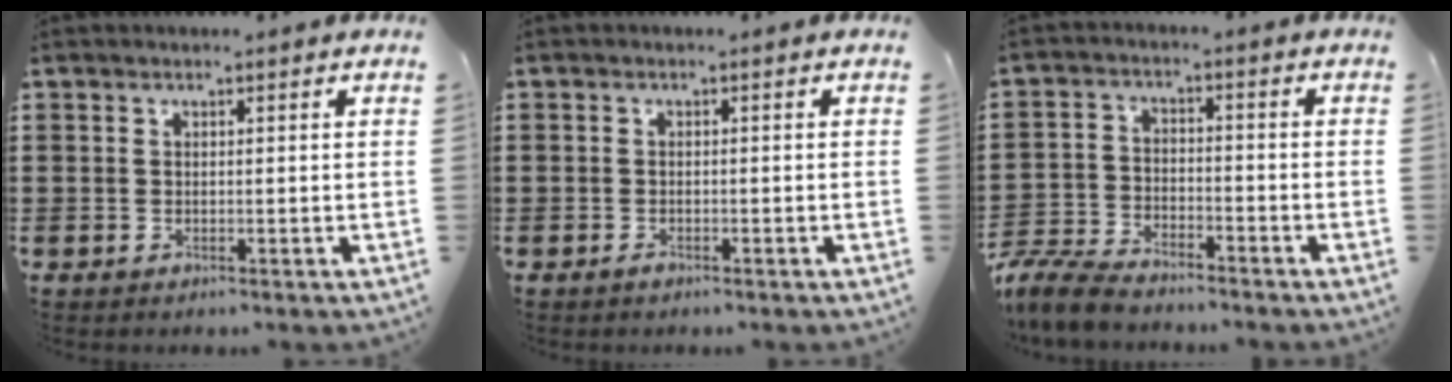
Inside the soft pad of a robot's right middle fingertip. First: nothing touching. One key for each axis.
{"total": 0.8, "fx": -0.7, "fy": 0.4, "fz": 0.2, "tx": -0.005, "ty": -0.002, "tz": -0.013}
{"total": 6.6, "fx": -6.3, "fy": 1.1, "fz": 1.7, "tx": -0.049, "ty": 0.004, "tz": -0.127}